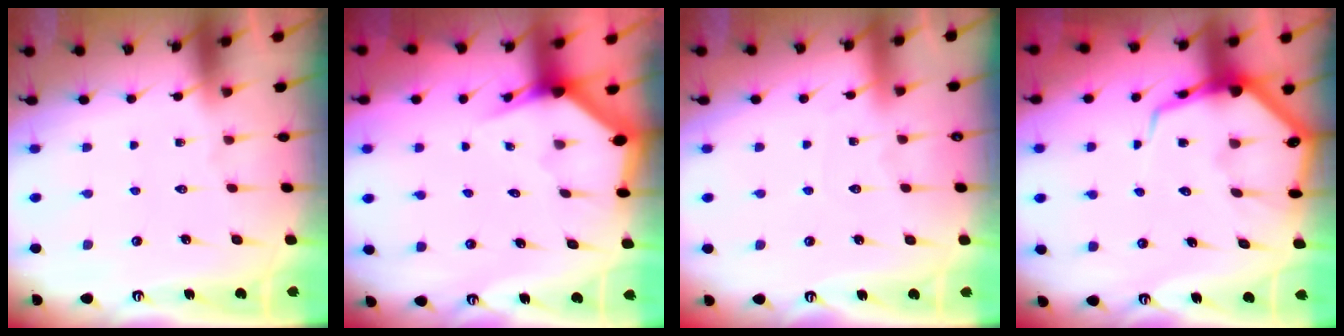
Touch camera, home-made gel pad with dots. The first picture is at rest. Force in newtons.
{"total": 2.7, "press": 2.7, "slide": 0.1}
{"total": 3.2, "press": 3.1, "slide": 0.3}
{"total": 9.4, "press": 9.4, "slide": 1.0}